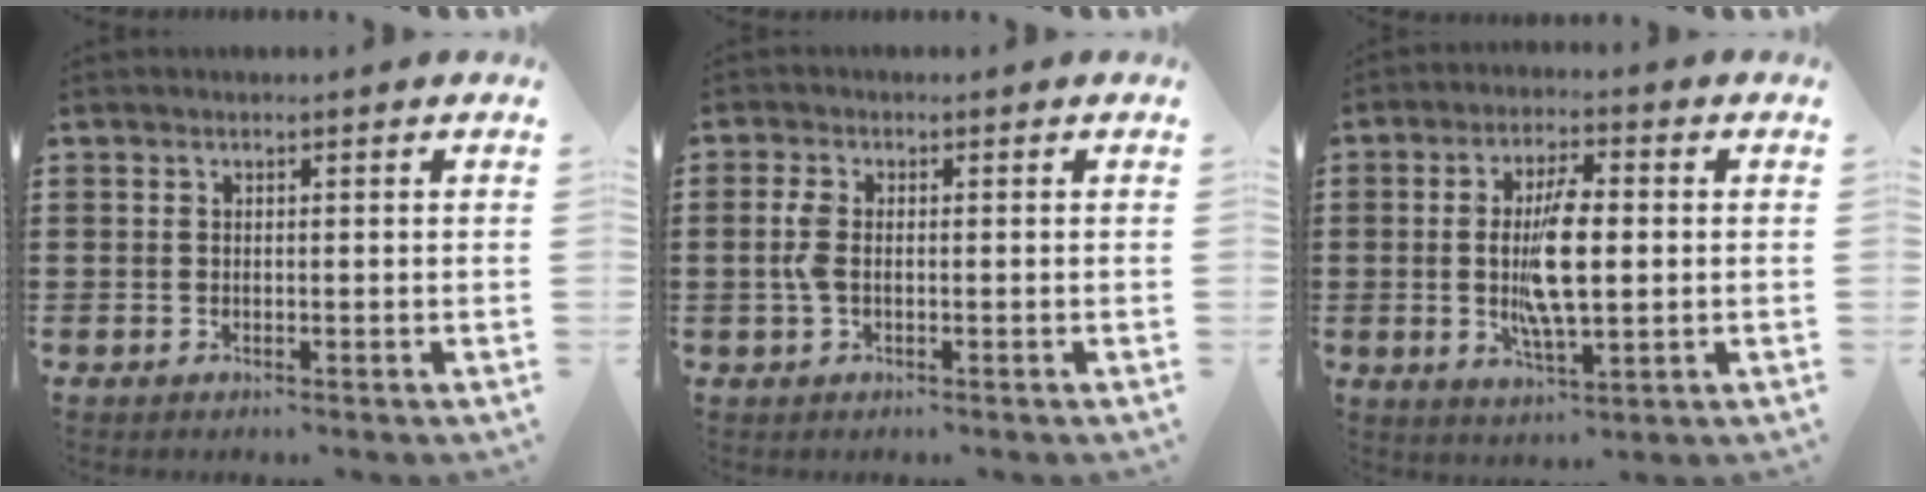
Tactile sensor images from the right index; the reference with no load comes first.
{"total": 3.0, "force": [-0.3, 1.4, 2.7], "torque": [-0.073, -0.005, -0.012]}
{"total": 9.6, "force": [-0.1, 3.4, 9.0], "torque": [-0.188, -0.004, -0.006]}